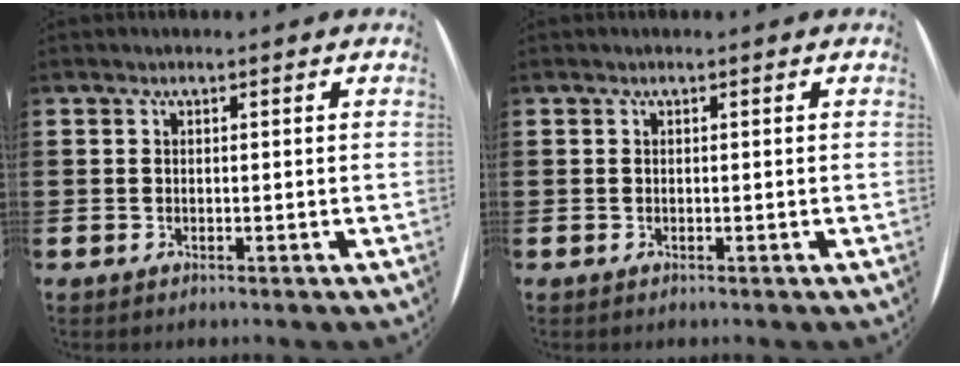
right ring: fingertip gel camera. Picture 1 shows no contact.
{"total": 0.0}